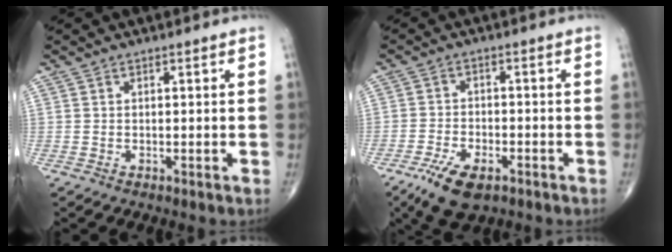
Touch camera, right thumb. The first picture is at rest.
{"total": 8.2, "force": [-4.9, 3.6, 5.4], "torque": [-0.104, 0.006, -0.086]}